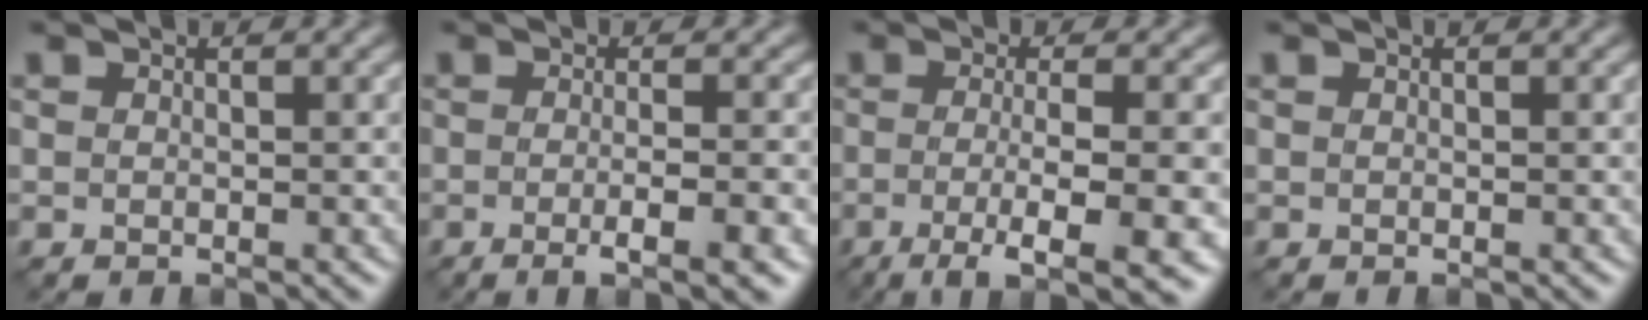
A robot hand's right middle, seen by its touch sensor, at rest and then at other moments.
{"total": 5.1, "force": [-1.6, 1.4, 4.6], "torque": [-0.059, -0.007, -0.019]}
{"total": 8.6, "force": [-3.3, 2.2, 7.6], "torque": [-0.103, -0.016, -0.046]}
{"total": 0.0}